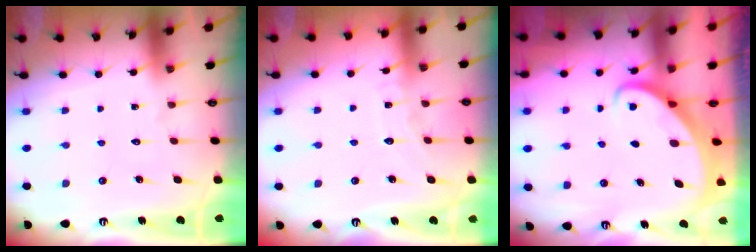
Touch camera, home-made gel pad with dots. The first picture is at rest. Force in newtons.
{"total": 5.6, "press": 5.6, "slide": 0.2}
{"total": 2.6, "press": 2.6, "slide": 0.3}